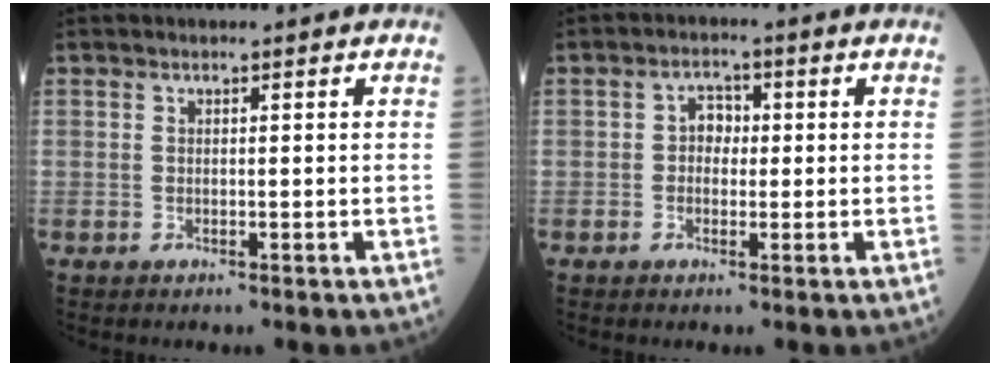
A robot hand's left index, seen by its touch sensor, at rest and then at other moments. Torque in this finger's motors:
{"motor_torque": [0.31, 0.08, 0.03, 0.00]}